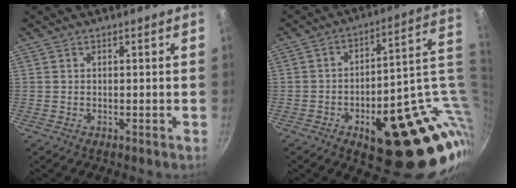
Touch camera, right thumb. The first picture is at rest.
{"total": 28.1, "force": [-2.5, 13.1, 24.8], "torque": [-0.251, 0.009, -0.008]}